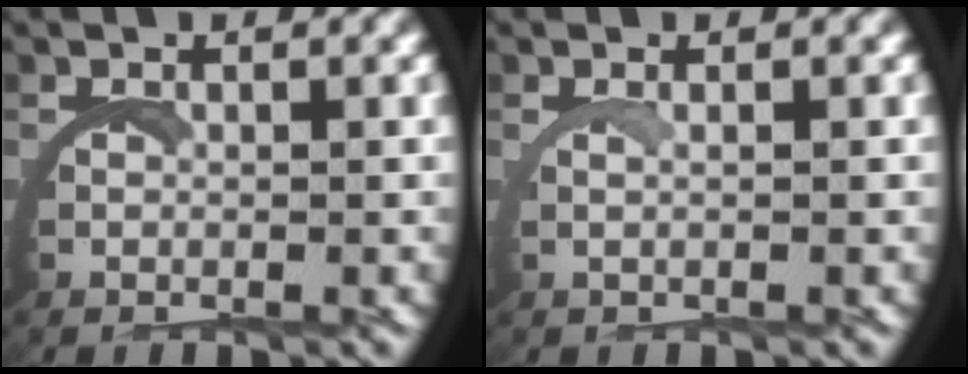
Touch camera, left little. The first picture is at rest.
{"total": 1.0, "force": [0.6, -0.4, 0.6], "torque": [-0.020, 0.004, 0.010]}